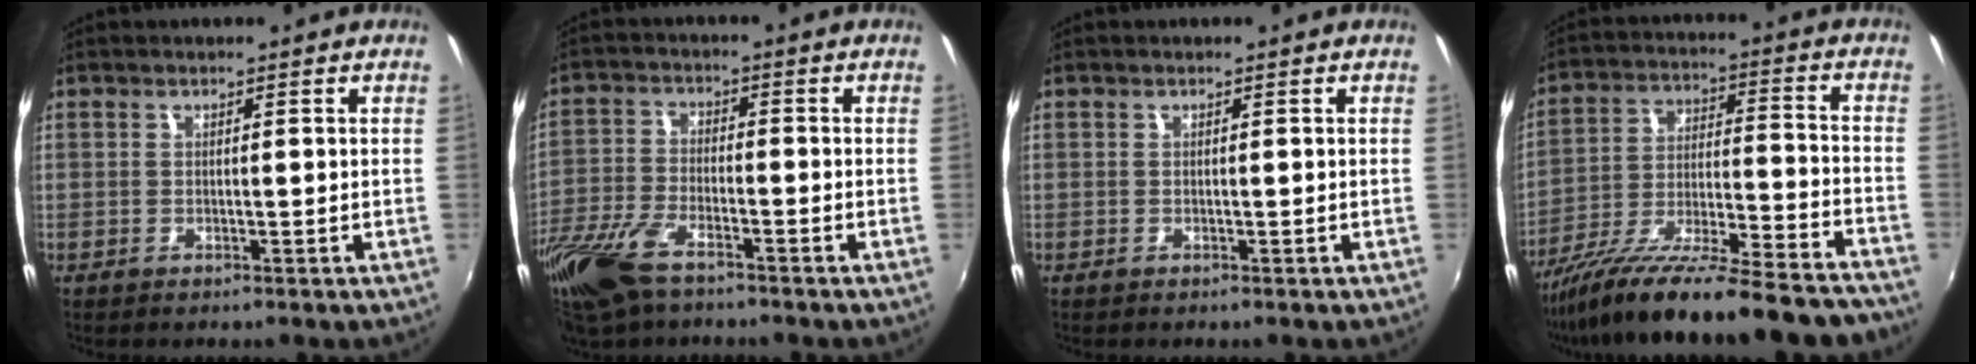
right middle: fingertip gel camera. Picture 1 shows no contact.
{"total": 12.1, "force": [-8.3, 4.3, 7.6], "torque": [-0.181, -0.025, -0.169]}
{"total": 0.0}
{"total": 25.3, "force": [-21.4, 3.3, 13.1], "torque": [-0.225, -0.057, -0.321]}